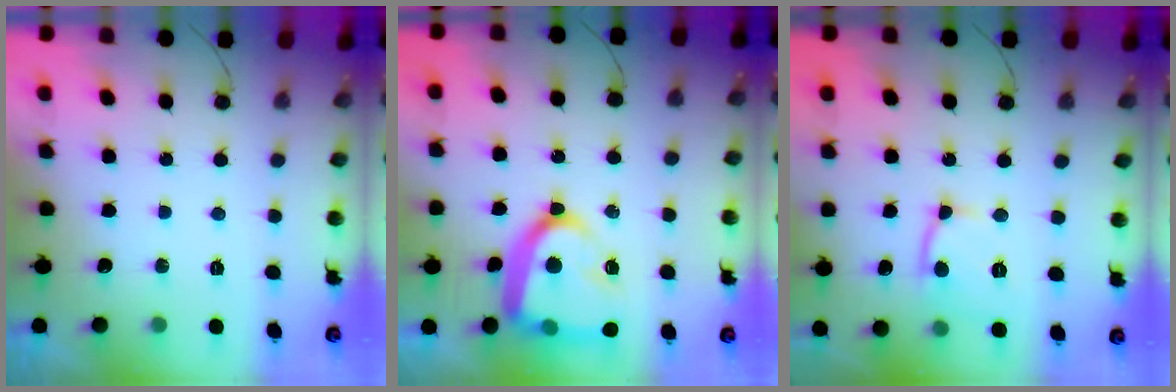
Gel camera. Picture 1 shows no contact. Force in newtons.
{"total": 19.2, "press": 19.1, "slide": 1.7}
{"total": 10.4, "press": 10.3, "slide": 1.3}